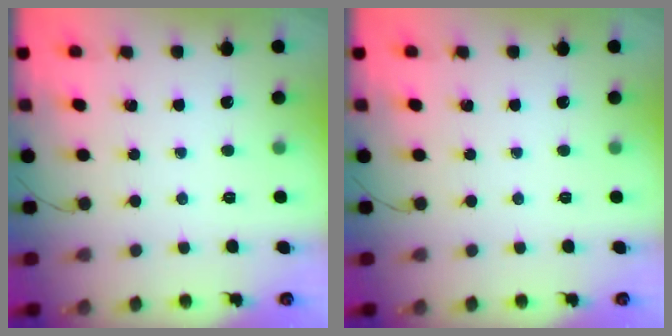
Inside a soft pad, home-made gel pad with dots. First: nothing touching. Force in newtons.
{"total": 0.0}